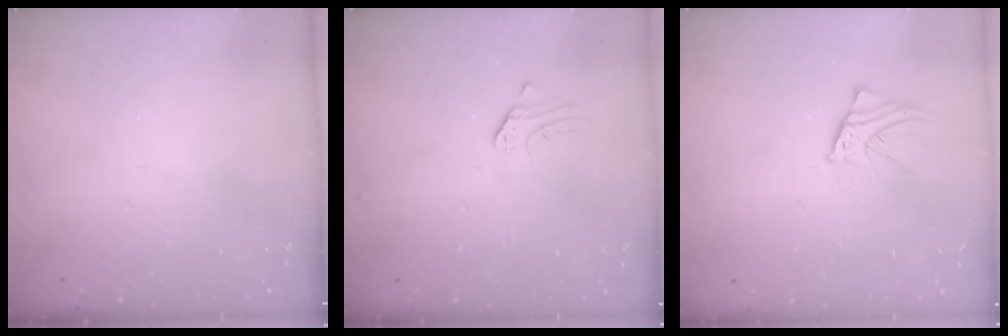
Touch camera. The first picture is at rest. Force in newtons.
{"total": 2.0, "press": 2.0, "slide": 0.2}
{"total": 2.5, "press": 2.5, "slide": 0.1}